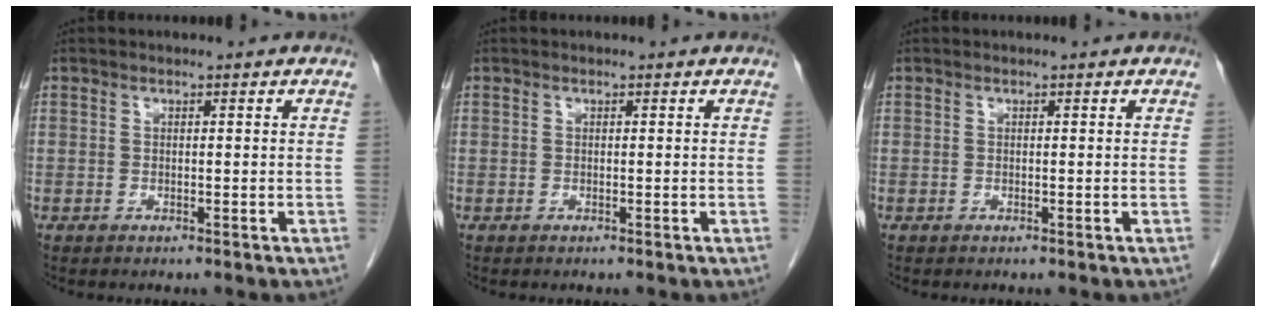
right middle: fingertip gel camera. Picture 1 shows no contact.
{"total": 0.0}
{"total": 0.0}